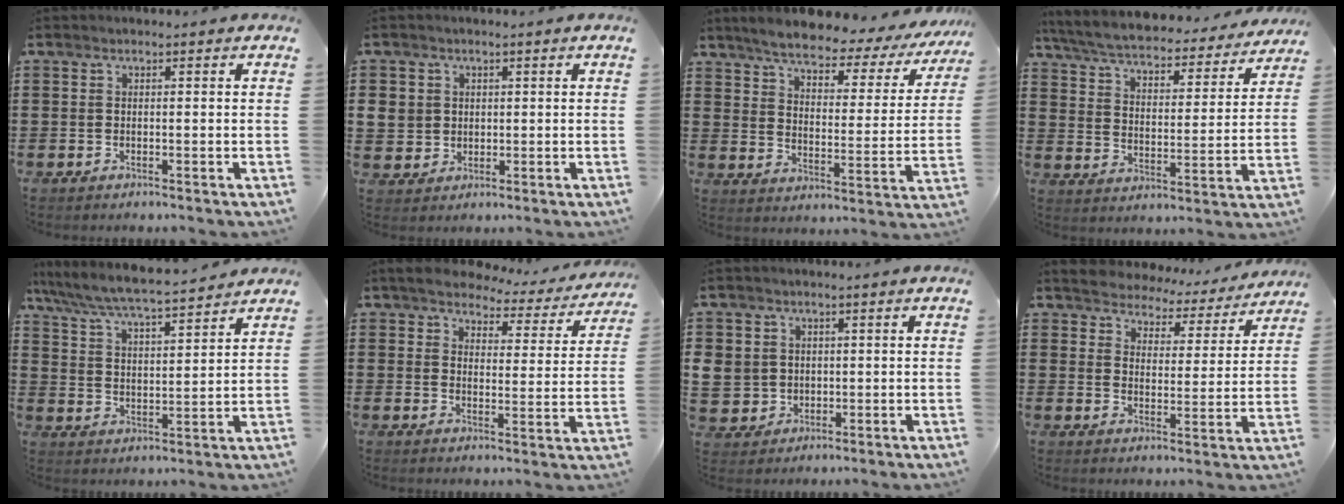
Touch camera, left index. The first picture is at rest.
{"total": 3.5, "force": [0.9, 3.3, 0.6], "torque": [-0.029, 0.010, 0.015]}
{"total": 4.9, "force": [4.5, 0.9, 1.9], "torque": [-0.063, -0.029, 0.070]}
{"total": 5.5, "force": [5.2, 0.5, 1.7], "torque": [-0.059, -0.037, 0.085]}
{"total": 6.2, "force": [5.8, 0.0, 2.0], "torque": [-0.064, -0.038, 0.096]}
{"total": 4.5, "force": [4.3, 0.9, 1.0], "torque": [-0.044, -0.027, 0.071]}
{"total": 4.3, "force": [0.7, 4.2, 0.5], "torque": [-0.038, 0.011, 0.010]}
{"total": 4.0, "force": [3.9, 0.4, -0.5], "torque": [-0.017, -0.035, 0.064]}